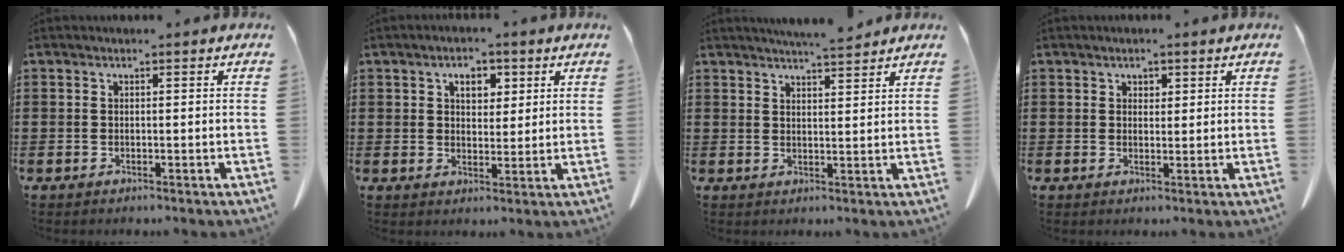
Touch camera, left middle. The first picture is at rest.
{"total": 4.2, "force": [2.1, 2.4, 2.6], "torque": [-0.036, 0.005, 0.030]}
{"total": 4.0, "force": [3.8, 0.1, 1.2], "torque": [-0.034, -0.008, 0.070]}
{"total": 1.3, "force": [1.0, 0.7, 0.3], "torque": [-0.001, -0.001, 0.017]}